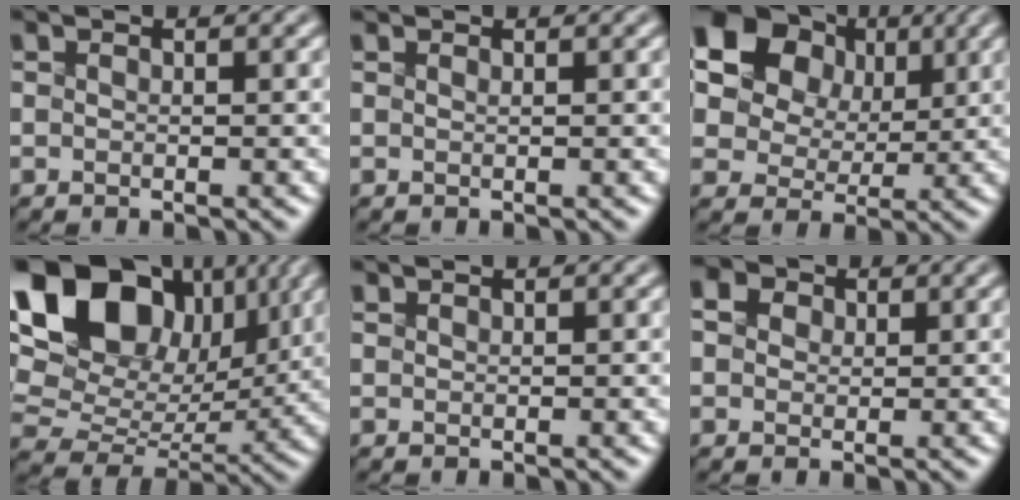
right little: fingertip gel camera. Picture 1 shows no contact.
{"total": 0.0}
{"total": 13.8, "force": [6.2, 10.6, 6.4], "torque": [-0.170, 0.031, 0.144]}
{"total": 17.1, "force": [7.2, 11.6, 10.2], "torque": [-0.208, 0.054, 0.133]}
{"total": 0.0}
{"total": 9.3, "force": [4.3, 6.8, 4.7], "torque": [-0.095, 0.042, 0.047]}